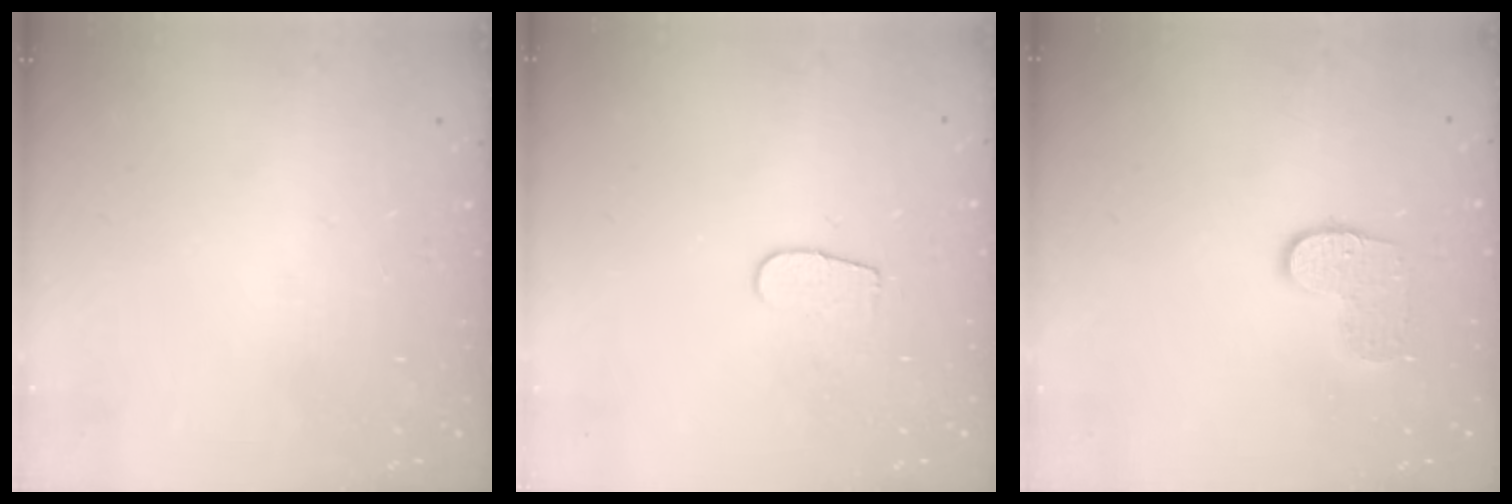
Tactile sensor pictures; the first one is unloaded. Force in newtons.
{"total": 6.3, "press": 6.3, "slide": 0.6}
{"total": 7.3, "press": 7.3, "slide": 0.2}